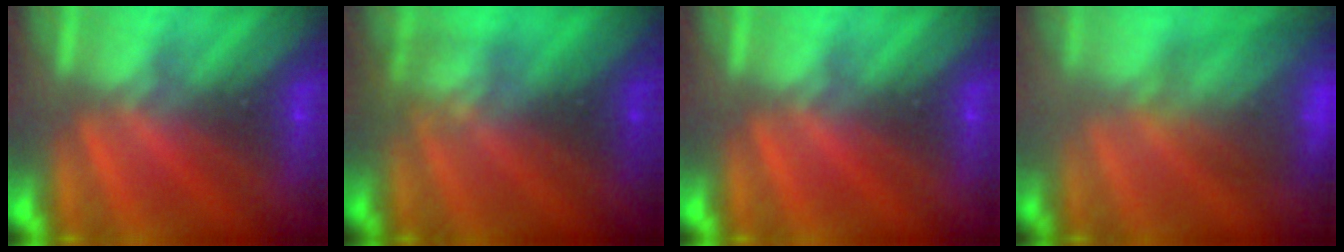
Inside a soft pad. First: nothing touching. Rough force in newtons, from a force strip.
{"total": 2.6}
{"total": 0.0}
{"total": 6.6}